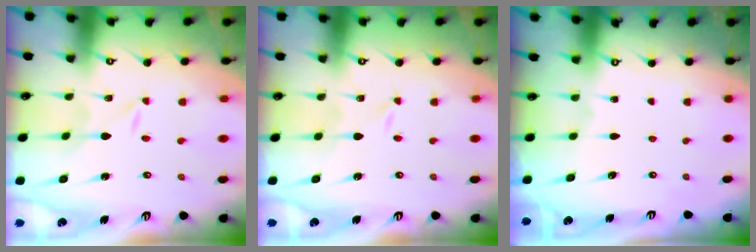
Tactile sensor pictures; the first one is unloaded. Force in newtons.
{"total": 0.0}
{"total": 0.0}